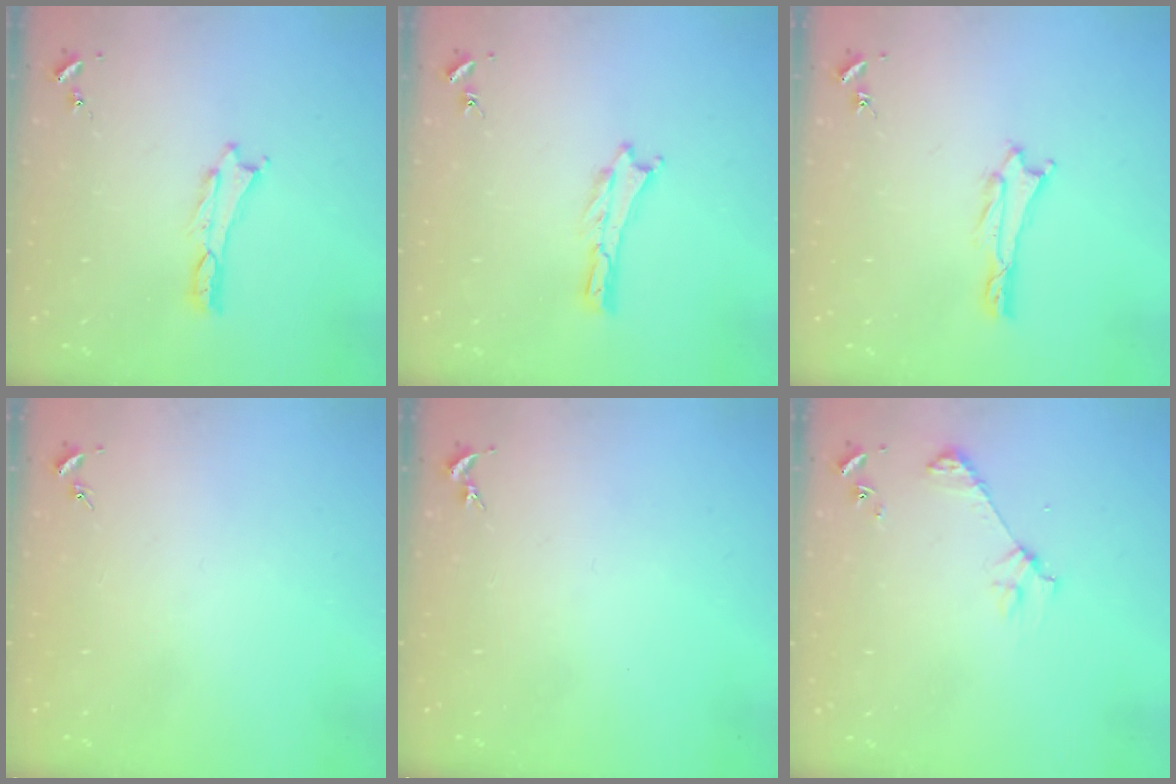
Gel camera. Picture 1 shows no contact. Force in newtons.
{"total": 0.0}
{"total": 1.0, "press": 1.0, "slide": 0.2}
{"total": 0.0}
{"total": 0.0}
{"total": 3.8, "press": 3.8, "slide": 0.3}